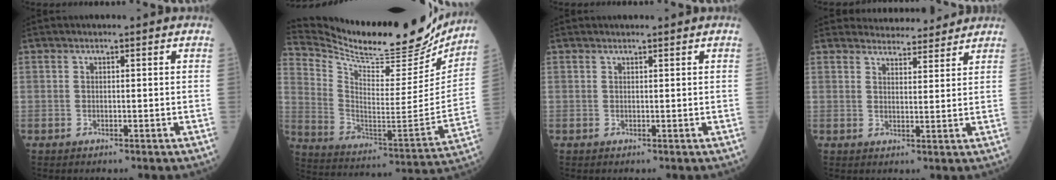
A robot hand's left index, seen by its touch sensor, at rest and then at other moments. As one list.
[{"total": 25.0, "force": [22.9, 4.7, 8.9], "torque": [-0.163, -0.058, 0.335]}, {"total": 0.7, "force": [0.7, 0.0, 0.2], "torque": [-0.002, 0.007, 0.012]}, {"total": 6.8, "force": [6.6, 1.7, 0.4], "torque": [0.001, 0.006, 0.078]}]